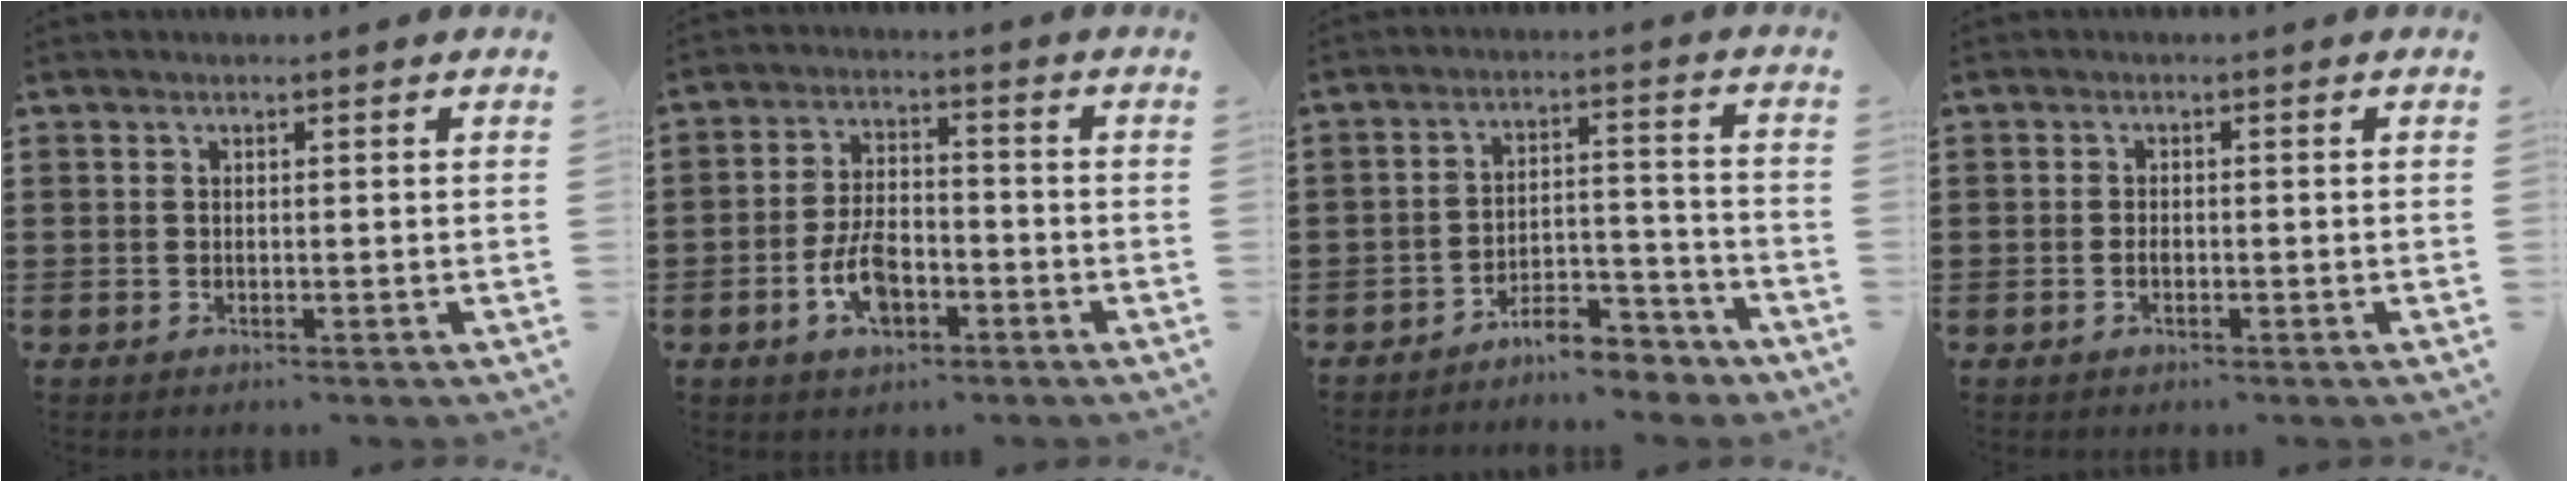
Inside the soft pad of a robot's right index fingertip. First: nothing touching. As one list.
[{"total": 7.0, "force": [-2.8, 3.5, 5.4], "torque": [-0.123, -0.001, -0.056]}, {"total": 6.6, "force": [-6.2, 1.4, 1.8], "torque": [-0.024, 0.021, -0.119]}, {"total": 1.1, "force": [-0.4, 0.3, 1.0], "torque": [-0.021, -0.005, -0.005]}]